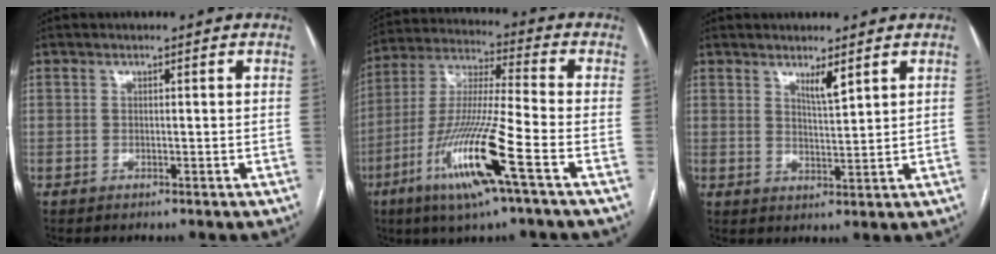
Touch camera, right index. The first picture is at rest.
{"total": 16.2, "force": [-7.1, 0.0, 14.5], "torque": [-0.298, -0.020, -0.135]}
{"total": 3.1, "force": [2.2, 0.3, 2.2], "torque": [-0.043, -0.010, 0.042]}